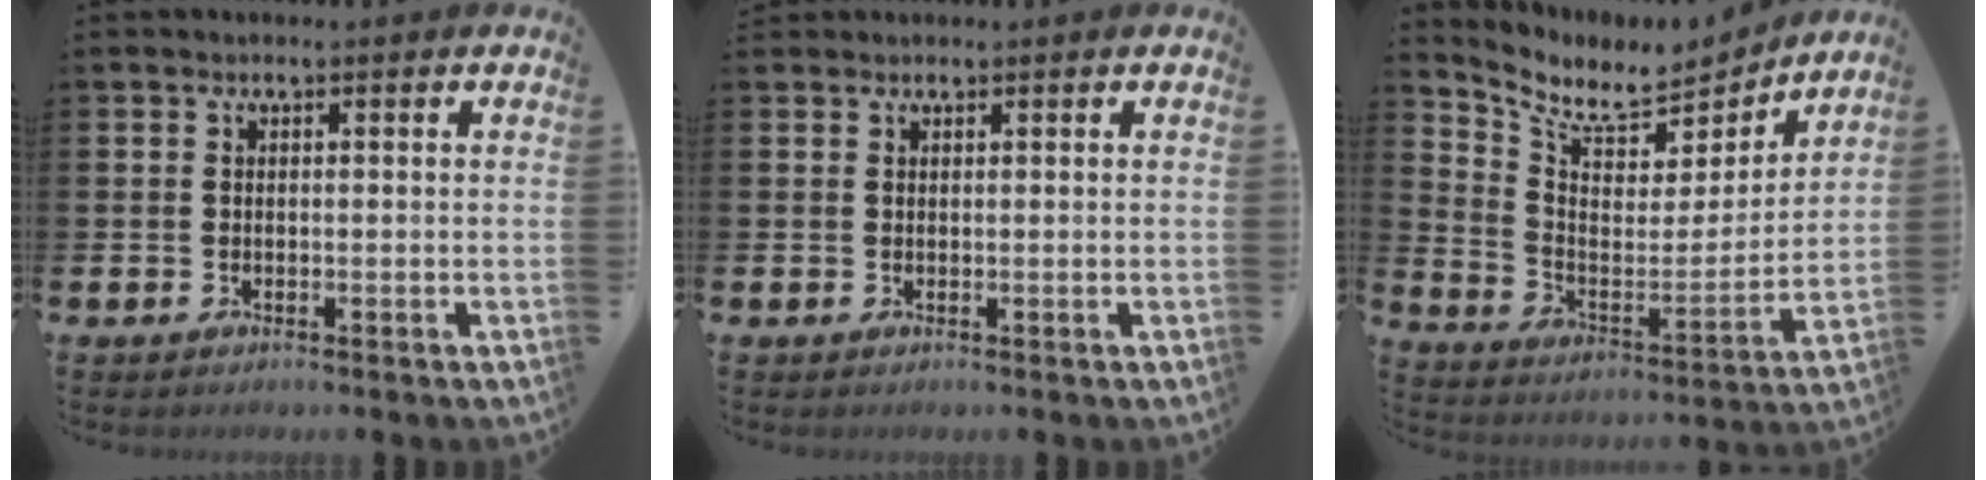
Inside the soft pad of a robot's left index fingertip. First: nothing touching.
{"total": 0.8, "force": [0.7, 0.3, -0.4], "torque": [0.017, -0.001, 0.011]}
{"total": 8.0, "force": [7.3, 2.8, 2.0], "torque": [-0.075, -0.058, 0.123]}